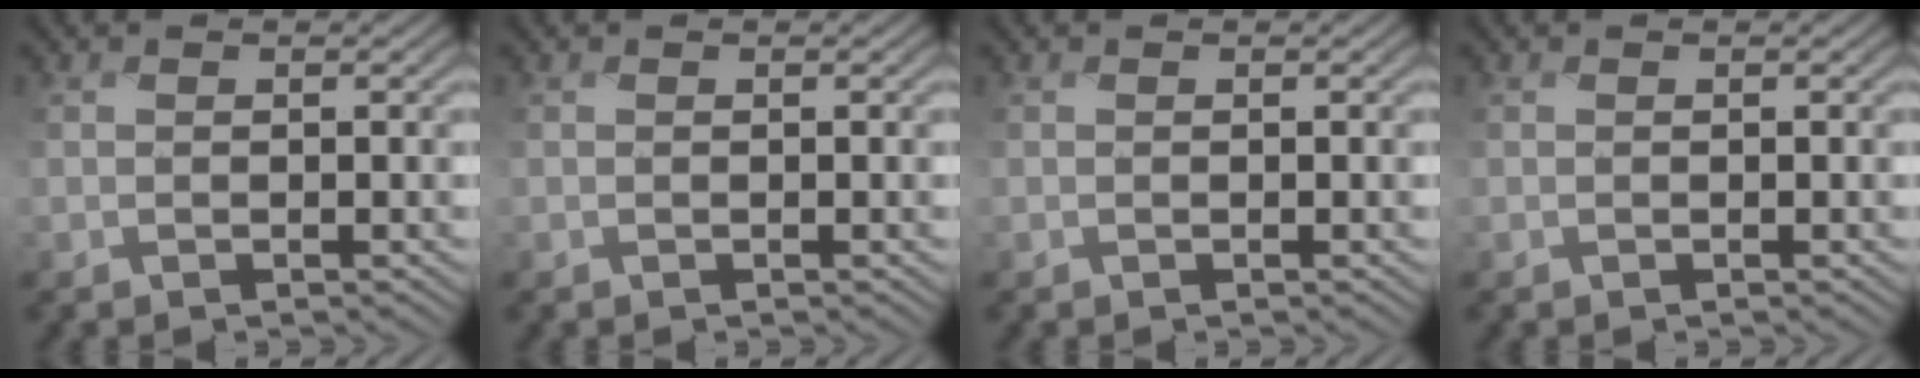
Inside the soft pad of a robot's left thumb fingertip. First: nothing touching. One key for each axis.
{"total": 0.0}
{"total": 0.0}
{"total": 0.0}